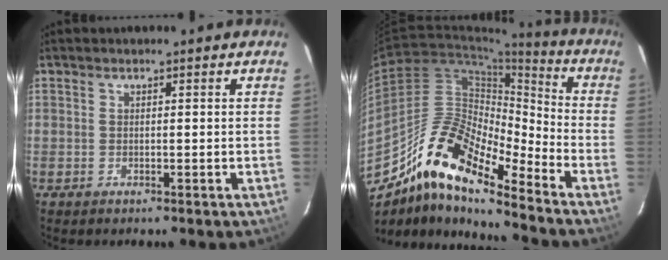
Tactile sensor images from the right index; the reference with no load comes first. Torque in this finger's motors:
{"motor_torque": [0.11, -0.55, 0.56, 0.07]}